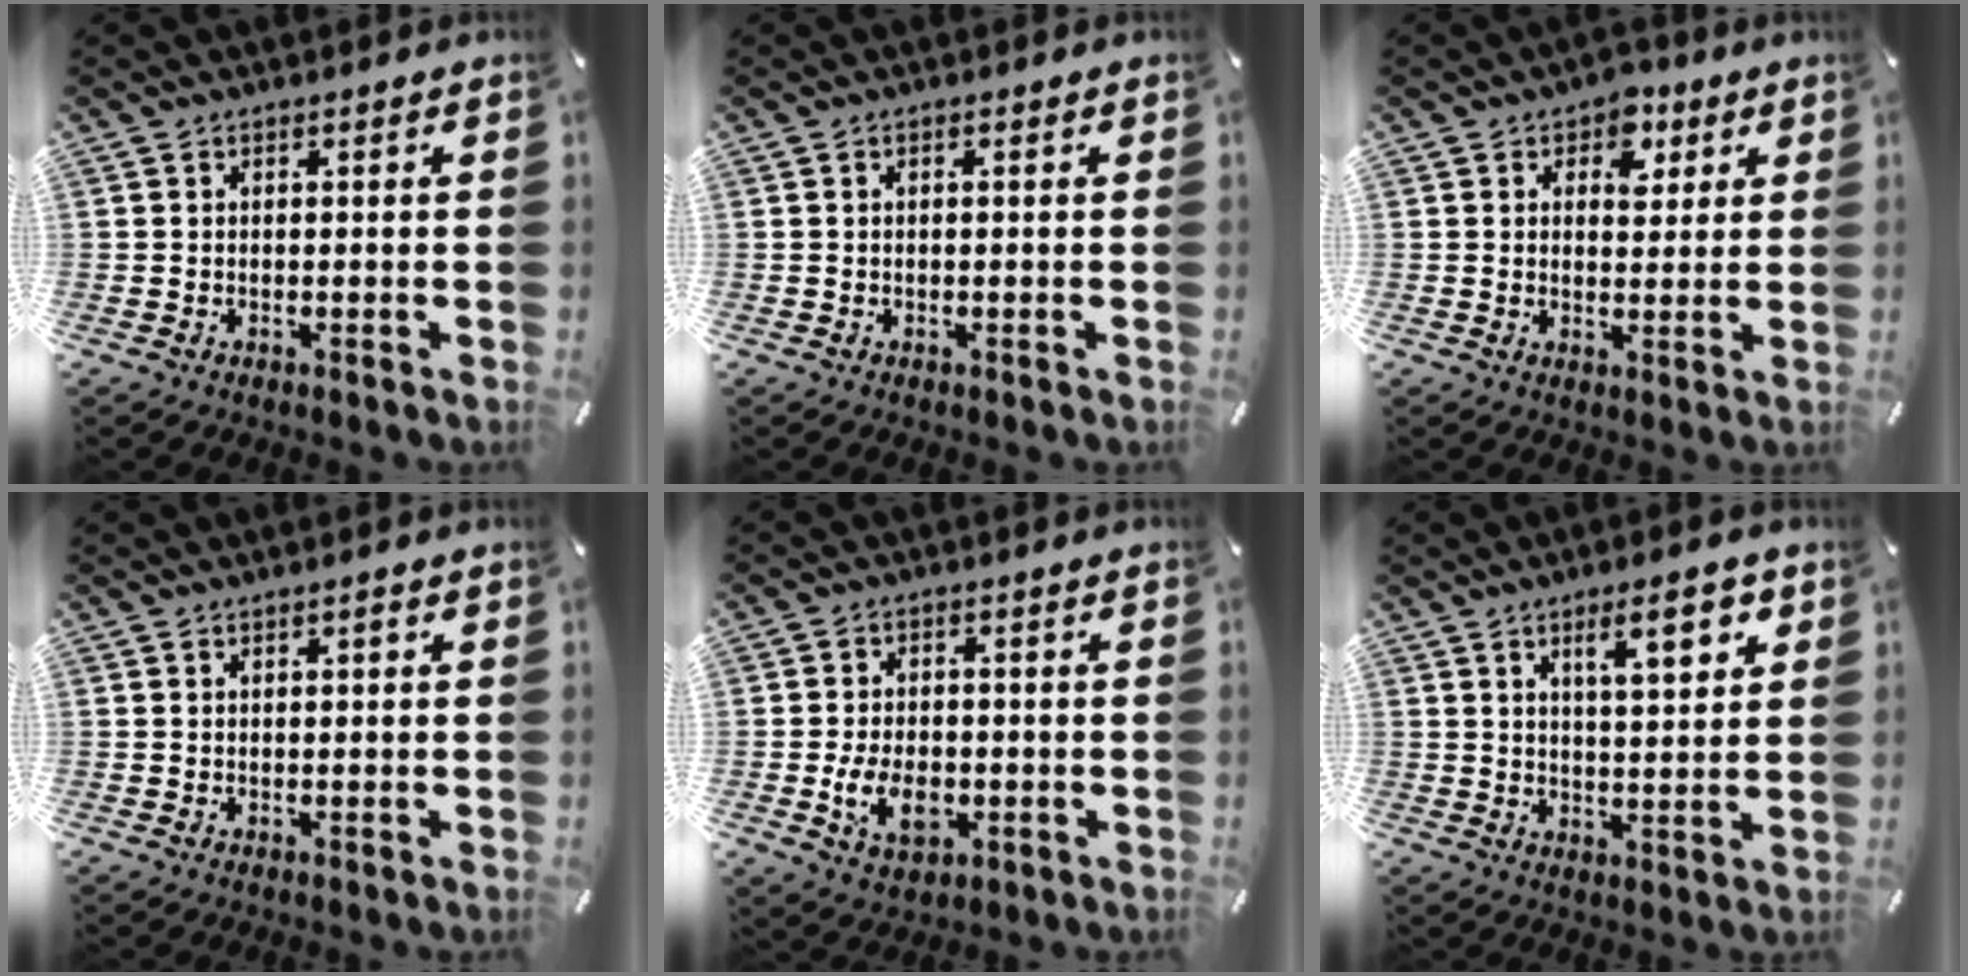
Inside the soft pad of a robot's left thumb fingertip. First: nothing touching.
{"total": 0.0}
{"total": 6.0, "force": [2.7, 4.4, 3.1], "torque": [-0.025, -0.007, 0.038]}
{"total": 0.7, "force": [0.4, 0.2, 0.6], "torque": [-0.013, 0.000, 0.007]}
{"total": 8.1, "force": [-1.8, 5.6, 5.5], "torque": [-0.116, 0.000, -0.031]}
{"total": 9.4, "force": [5.1, 3.0, 7.3], "torque": [-0.104, -0.020, 0.080]}